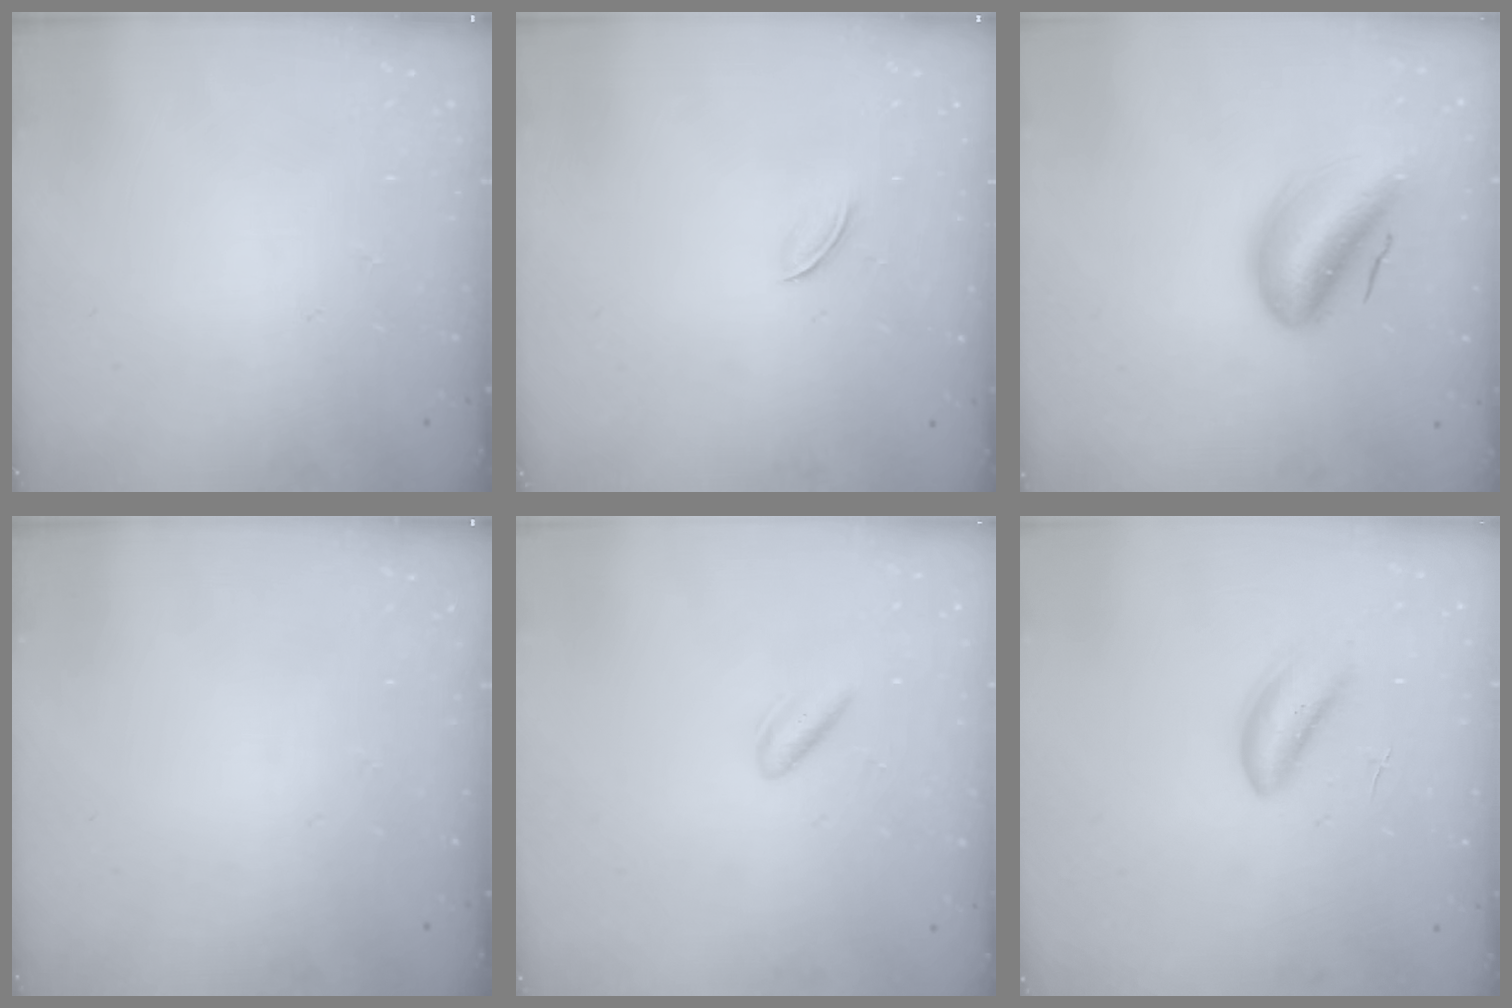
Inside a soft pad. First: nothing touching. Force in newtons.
{"total": 2.3, "press": 2.2, "slide": 0.7}
{"total": 10.4, "press": 9.9, "slide": 3.4}
{"total": 0.0}
{"total": 2.4, "press": 2.1, "slide": 1.2}
{"total": 3.1, "press": 3.0, "slide": 0.5}